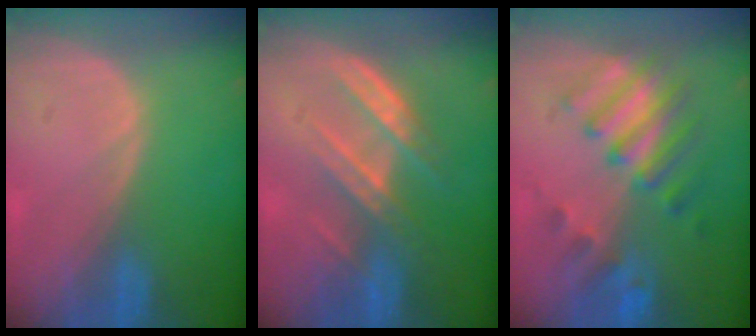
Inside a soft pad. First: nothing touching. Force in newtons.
{"total": 7.1, "press": 6.5, "slide": 3.0}
{"total": 7.7, "press": 7.5, "slide": 1.8}